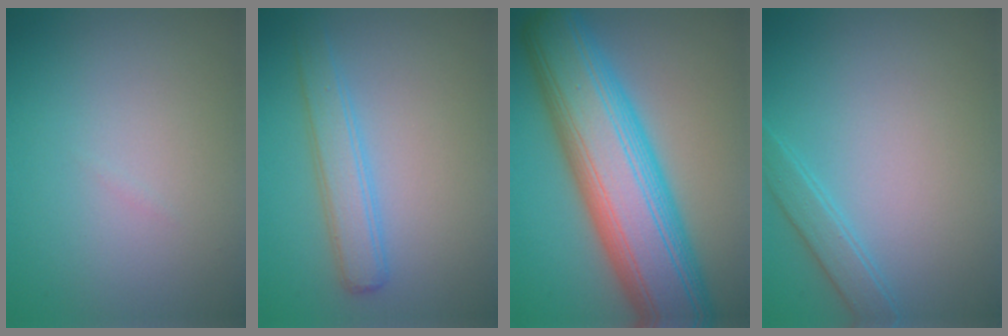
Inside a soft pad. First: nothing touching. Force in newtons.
{"total": 3.1, "press": 3.1, "slide": 0.1}
{"total": 13.6, "press": 13.6, "slide": 0.1}
{"total": 1.9, "press": 1.9, "slide": 0.1}